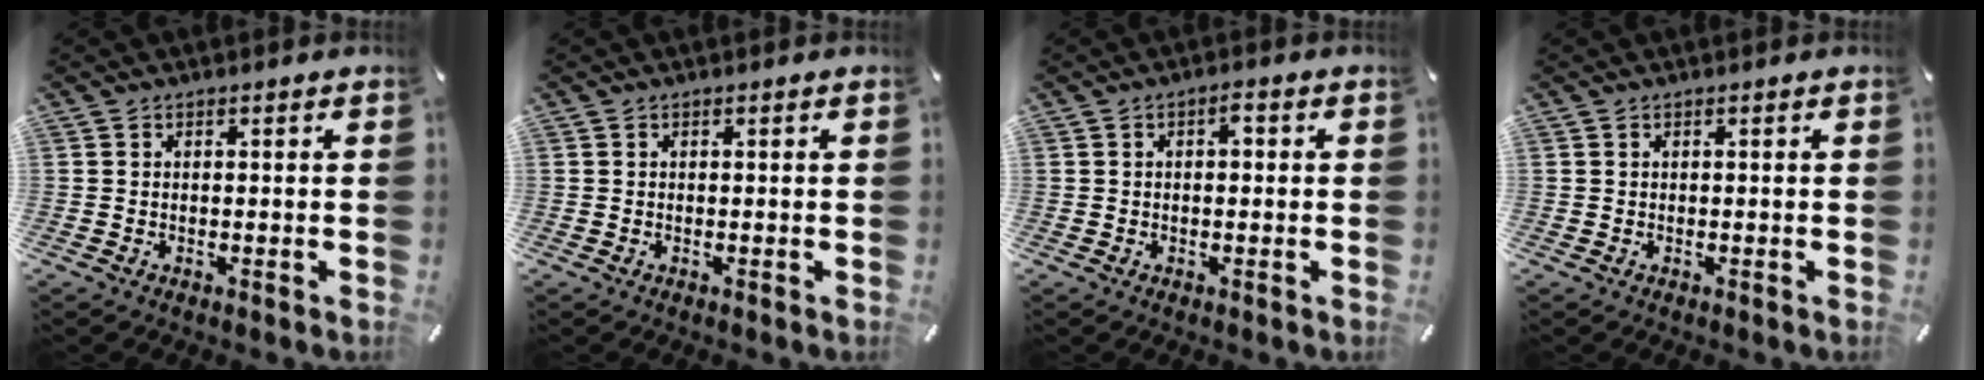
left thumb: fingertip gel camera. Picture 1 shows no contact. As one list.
[{"total": 0.0}, {"total": 2.2, "force": [0.1, 1.1, 1.9], "torque": [-0.032, 0.006, -0.003]}, {"total": 0.0}]